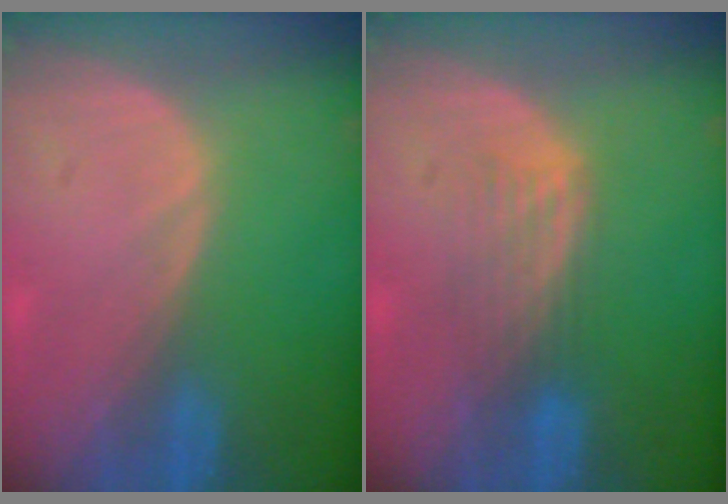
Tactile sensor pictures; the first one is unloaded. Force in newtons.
{"total": 4.4, "press": 3.7, "slide": 2.3}